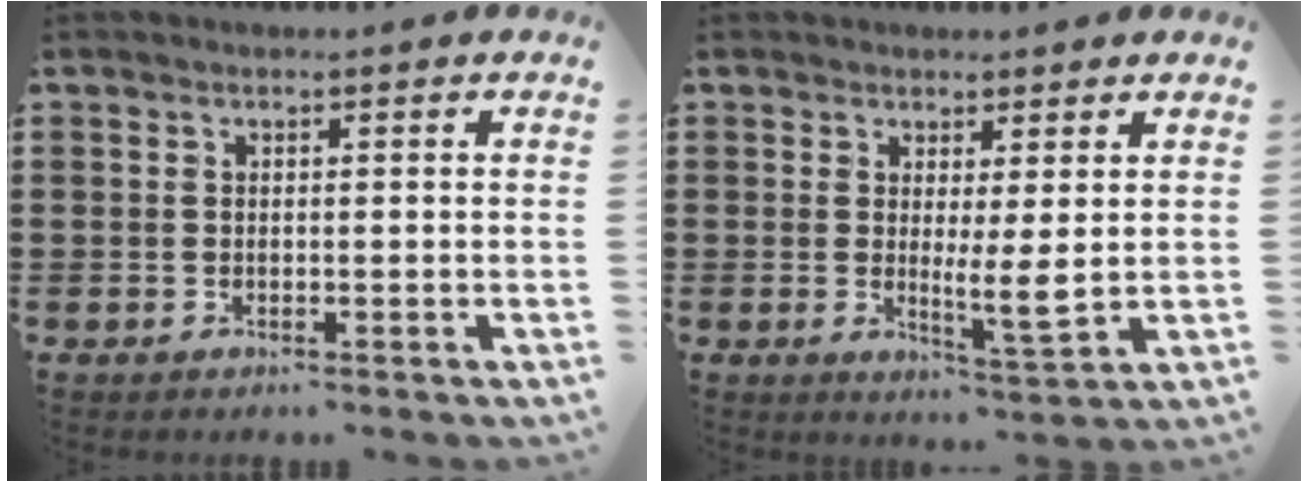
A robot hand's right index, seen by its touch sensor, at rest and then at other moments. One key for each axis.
{"total": 4.2, "fx": 0.8, "fy": 0.4, "fz": 4.1, "tx": -0.063, "ty": -0.015, "tz": 0.012}